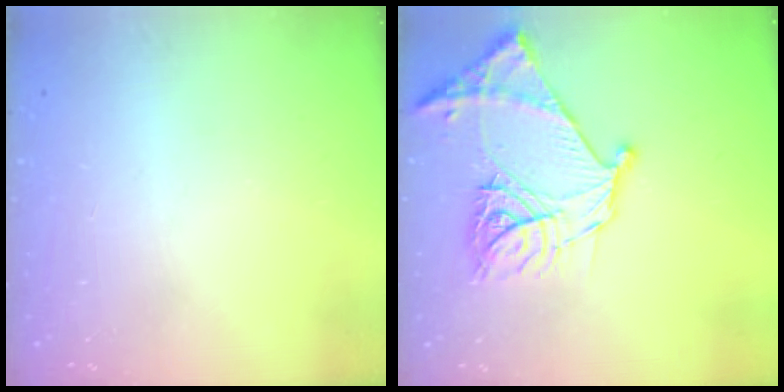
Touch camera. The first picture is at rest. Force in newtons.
{"total": 19.4, "press": 19.3, "slide": 2.0}